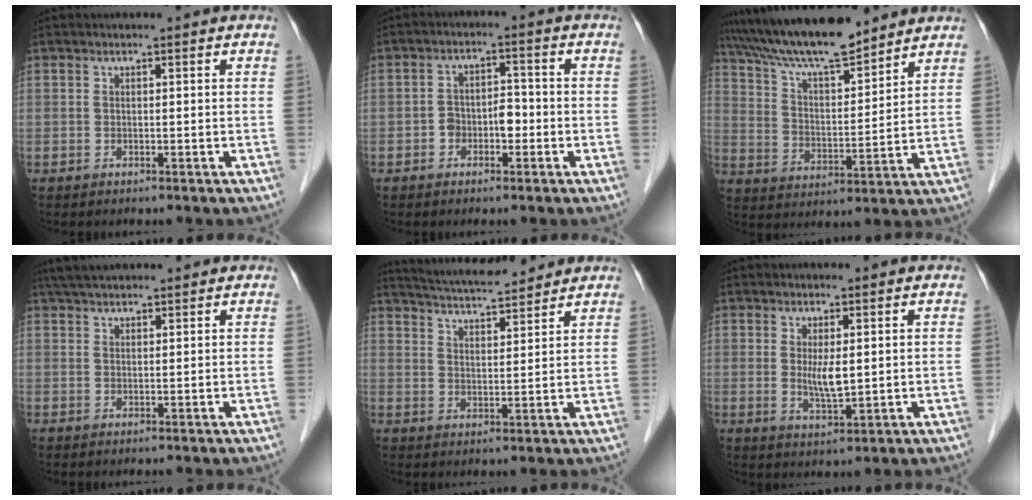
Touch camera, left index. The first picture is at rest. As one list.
[{"total": 4.0, "force": [-1.4, 2.4, 2.9], "torque": [-0.050, 0.019, -0.025]}, {"total": 14.1, "force": [12.6, 1.6, 6.3], "torque": [-0.115, 0.011, 0.223]}, {"total": 5.8, "force": [5.2, 1.1, 2.5], "torque": [-0.038, 0.040, 0.089]}, {"total": 11.2, "force": [10.4, 1.4, 4.1], "torque": [-0.076, 0.020, 0.162]}, {"total": 3.6, "force": [0.7, 0.7, 3.5], "torque": [-0.068, -0.012, 0.018]}]